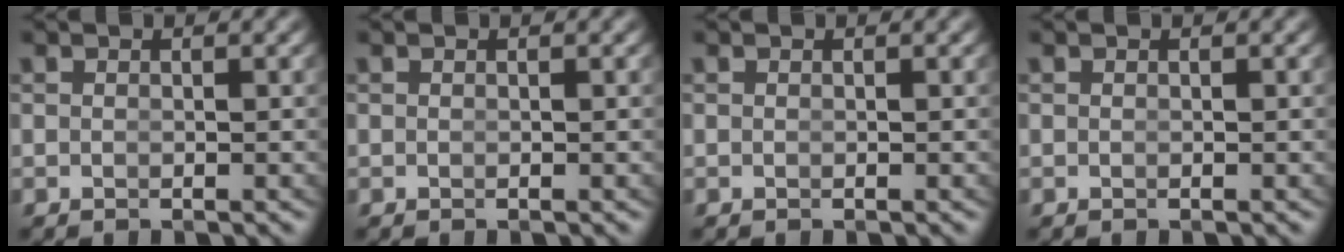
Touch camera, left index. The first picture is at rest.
{"total": 0.0}
{"total": 0.0}
{"total": 0.0}